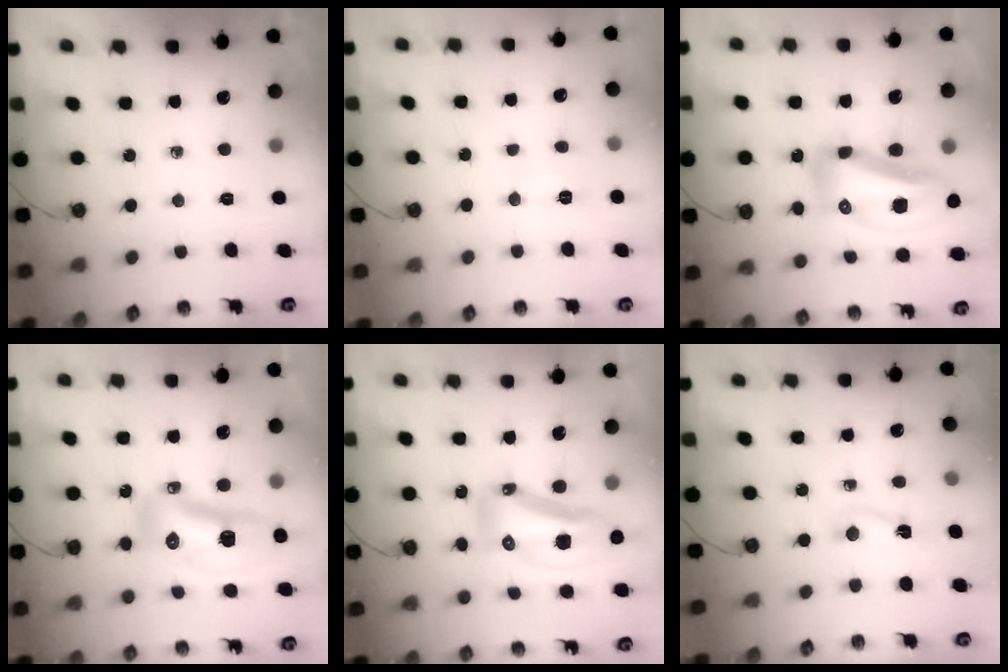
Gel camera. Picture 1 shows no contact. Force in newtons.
{"total": 5.0, "press": 4.9, "slide": 0.7}
{"total": 19.0, "press": 18.8, "slide": 2.4}
{"total": 15.9, "press": 15.8, "slide": 2.0}
{"total": 14.3, "press": 14.2, "slide": 1.7}
{"total": 2.4, "press": 2.3, "slide": 0.4}